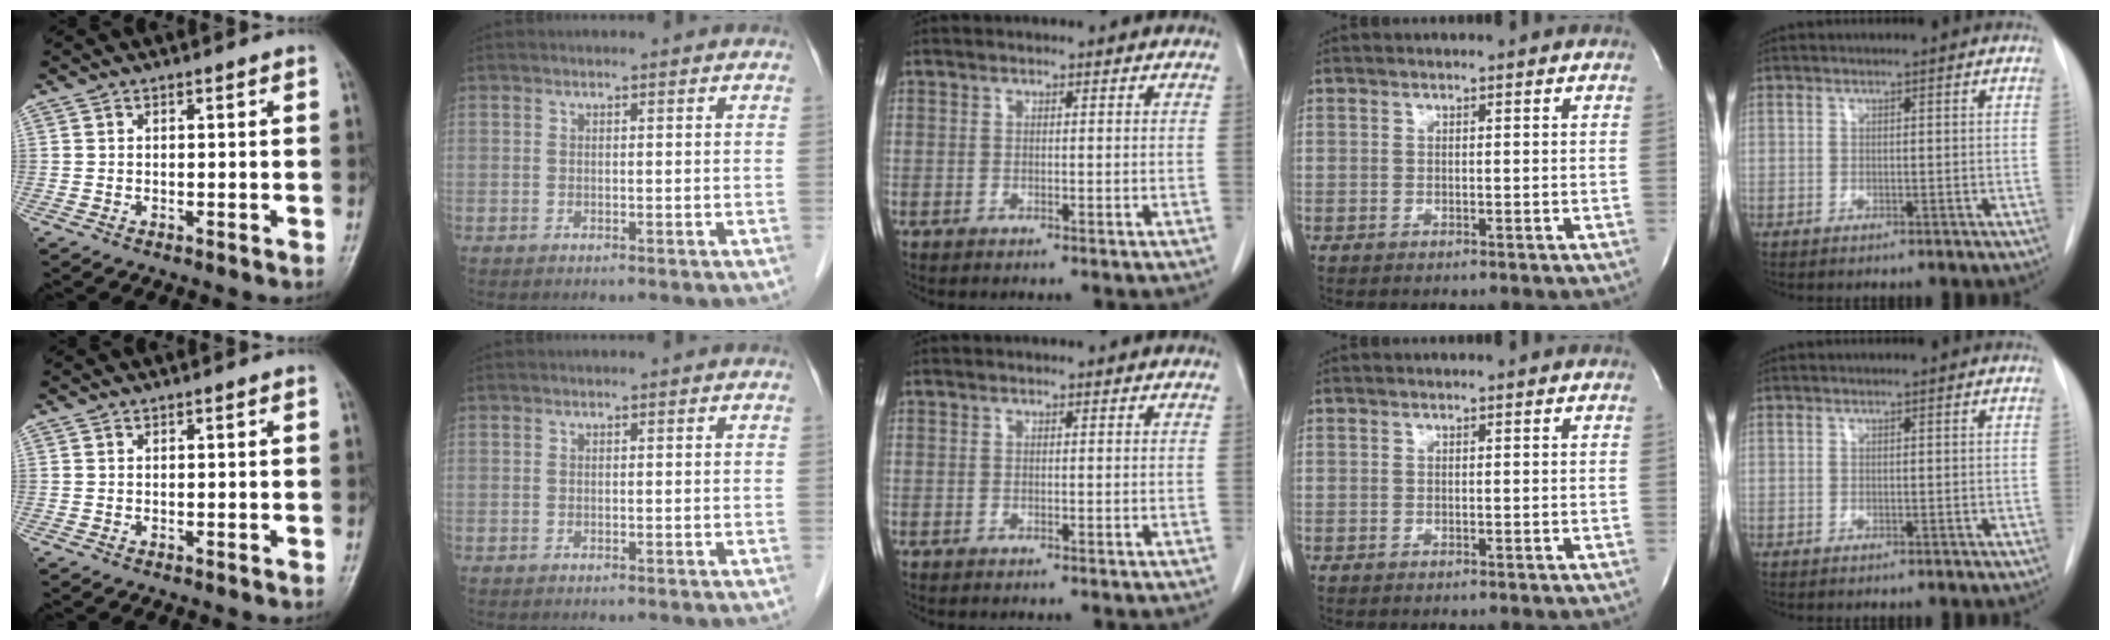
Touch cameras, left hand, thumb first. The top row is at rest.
{}